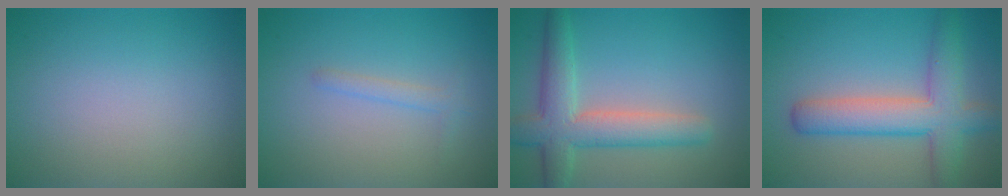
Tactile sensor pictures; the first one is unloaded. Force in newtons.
{"total": 1.2, "press": 1.2, "slide": 0.0}
{"total": 5.7, "press": 5.7, "slide": 0.4}
{"total": 6.1, "press": 6.1, "slide": 0.3}